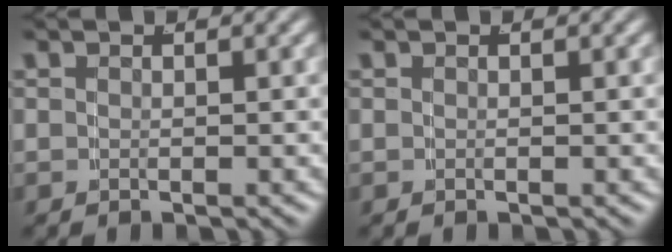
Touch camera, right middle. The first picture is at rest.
{"total": 0.0}